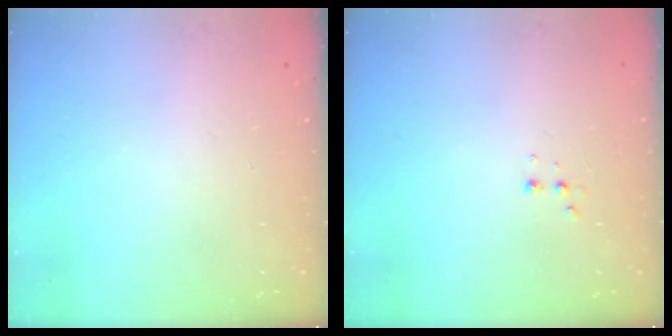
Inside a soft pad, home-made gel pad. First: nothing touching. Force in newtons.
{"total": 2.9, "press": 2.8, "slide": 1.0}